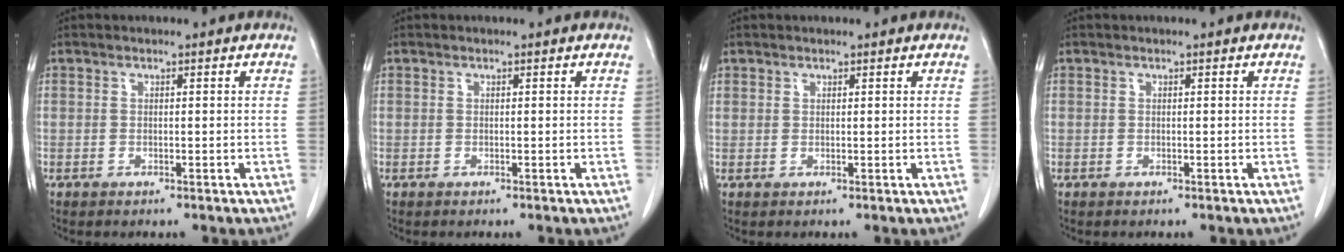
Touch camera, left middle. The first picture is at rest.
{"total": 0.0}
{"total": 0.8, "force": [0.6, 0.6, 0.0], "torque": [0.007, 0.001, 0.007]}
{"total": 0.0}